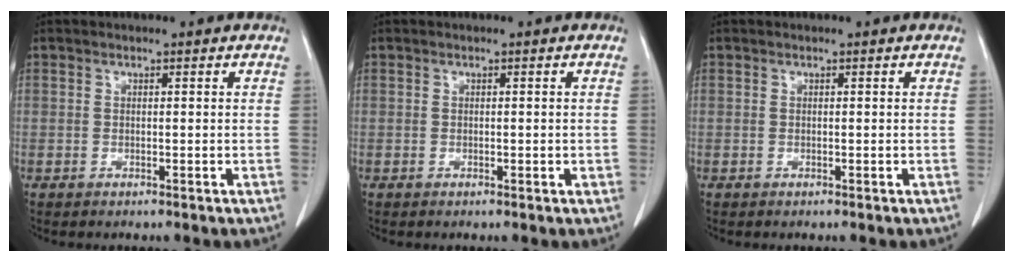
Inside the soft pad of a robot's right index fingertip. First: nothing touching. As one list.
[{"total": 1.1, "force": [-0.2, 0.4, 1.0], "torque": [-0.016, -0.001, -0.001]}, {"total": 0.0}]